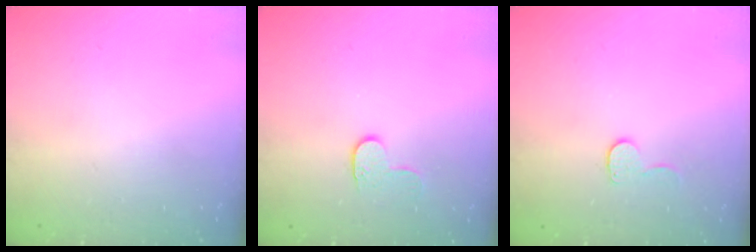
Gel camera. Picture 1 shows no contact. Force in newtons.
{"total": 5.6, "press": 5.6, "slide": 0.5}
{"total": 6.0, "press": 5.9, "slide": 0.5}